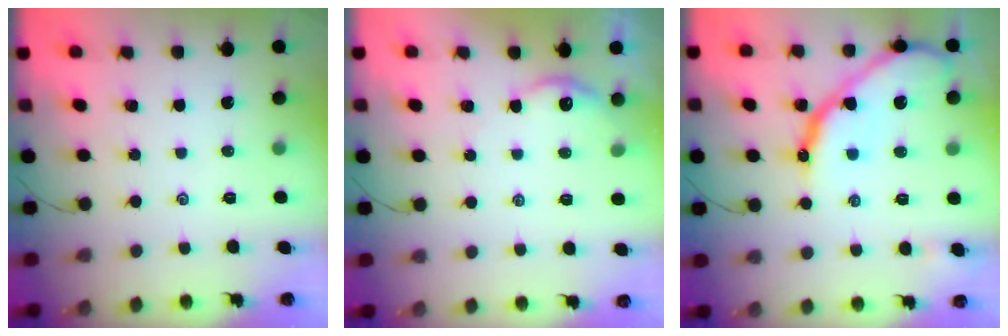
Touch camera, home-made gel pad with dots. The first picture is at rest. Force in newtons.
{"total": 4.6, "press": 4.5, "slide": 0.4}
{"total": 16.6, "press": 16.5, "slide": 1.5}